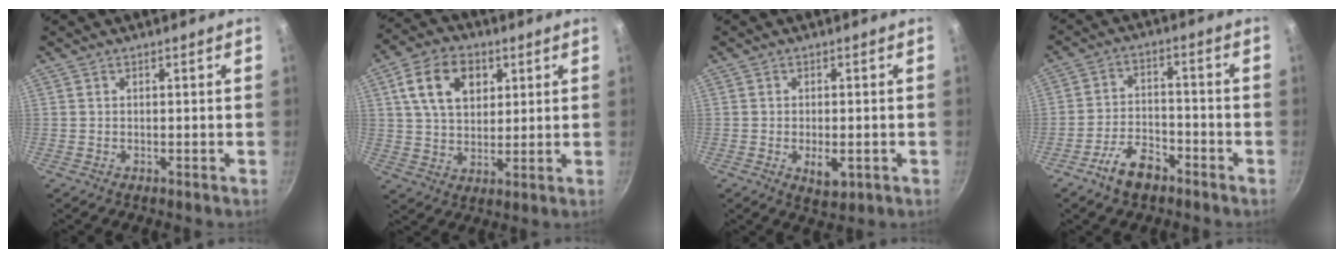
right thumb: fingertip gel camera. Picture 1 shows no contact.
{"total": 12.1, "force": [4.2, 8.2, 7.9], "torque": [-0.117, 0.000, 0.069]}
{"total": 4.7, "force": [-1.3, 2.3, 3.9], "torque": [-0.052, -0.001, -0.011]}
{"total": 7.9, "force": [-5.2, 3.9, 4.5], "torque": [-0.068, 0.042, -0.094]}